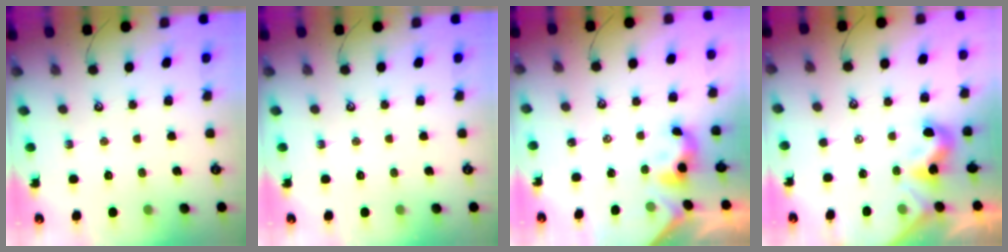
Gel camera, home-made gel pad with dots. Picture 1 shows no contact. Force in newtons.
{"total": 0.0}
{"total": 2.4, "press": 2.4, "slide": 0.2}
{"total": 1.8, "press": 1.8, "slide": 0.5}